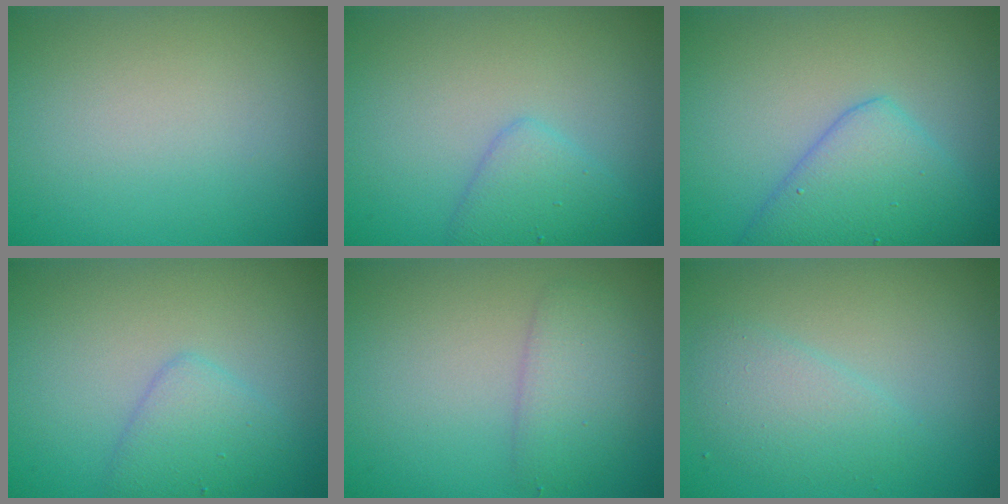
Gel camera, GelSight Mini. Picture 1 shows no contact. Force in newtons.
{"total": 2.3, "press": 2.3, "slide": 0.0}
{"total": 5.2, "press": 5.2, "slide": 0.1}
{"total": 2.6, "press": 2.6, "slide": 0.0}
{"total": 2.7, "press": 2.7, "slide": 0.1}
{"total": 2.5, "press": 2.5, "slide": 0.1}